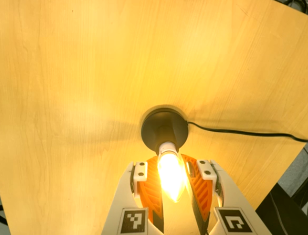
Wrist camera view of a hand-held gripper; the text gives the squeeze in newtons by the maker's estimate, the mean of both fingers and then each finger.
{"total": 13.1, "left": 11.6, "right": 14.7}